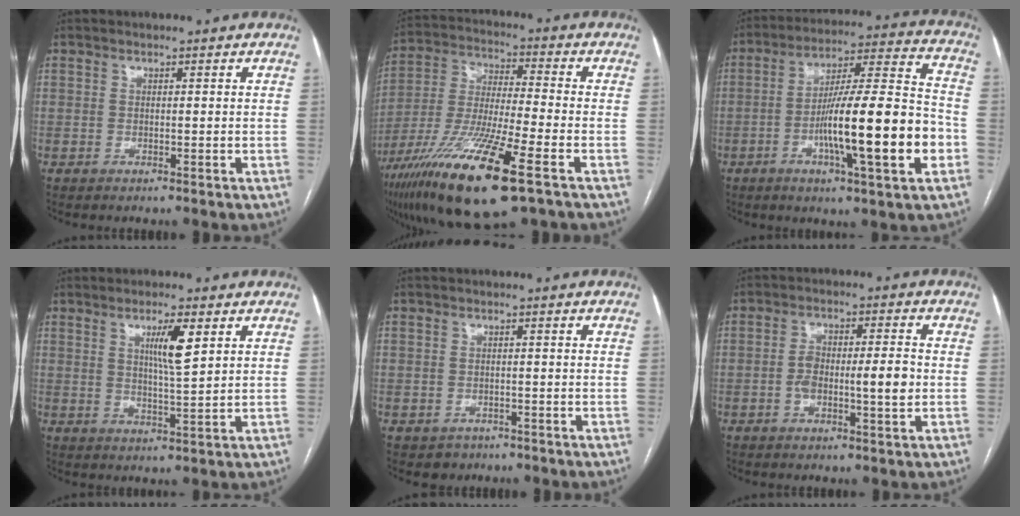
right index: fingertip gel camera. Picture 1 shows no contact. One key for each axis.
{"total": 19.5, "fx": -10.5, "fy": 1.7, "fz": 16.3, "tx": -0.322, "ty": -0.047, "tz": -0.189}
{"total": 18.5, "fx": -5.0, "fy": 1.3, "fz": 17.8, "tx": -0.289, "ty": 0.004, "tz": -0.077}
{"total": 5.4, "fx": 2.3, "fy": 0.0, "fz": 4.9, "tx": -0.087, "ty": -0.005, "tz": 0.039}
{"total": 3.0, "fx": -1.5, "fy": 2.6, "fz": 0.0, "tx": 0.002, "ty": 0.011, "tz": -0.017}
{"total": 7.3, "fx": -1.1, "fy": 1.8, "fz": 7.0, "tx": -0.125, "ty": 0.012, "tz": -0.017}